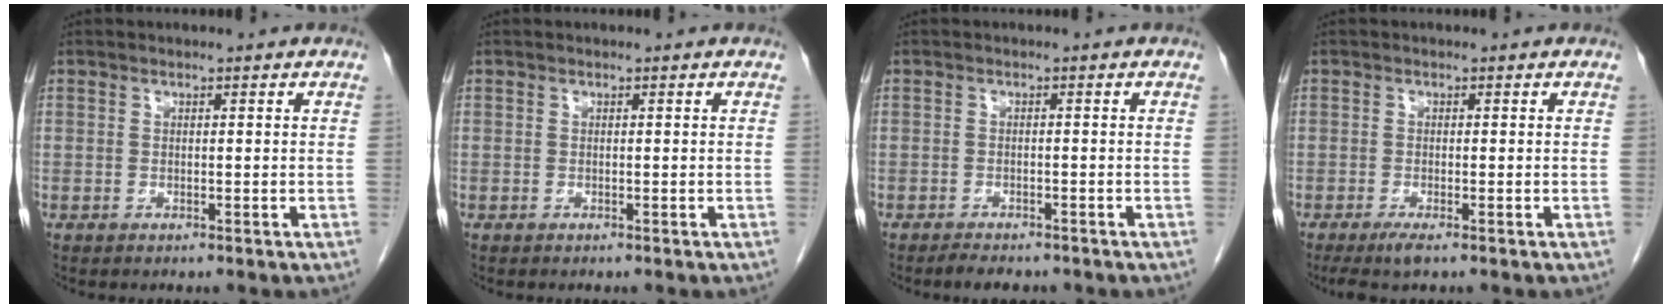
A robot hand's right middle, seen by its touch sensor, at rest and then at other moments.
{"total": 0.0}
{"total": 3.4, "force": [-2.9, 1.1, 1.5], "torque": [-0.025, -0.007, -0.037]}
{"total": 2.5, "force": [-1.7, 0.2, 1.9], "torque": [-0.038, -0.009, -0.032]}